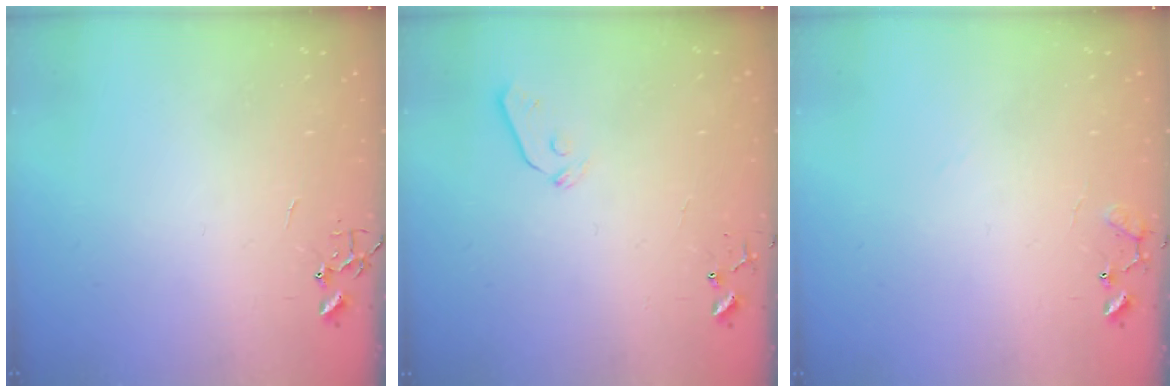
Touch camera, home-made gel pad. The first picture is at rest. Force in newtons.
{"total": 4.4, "press": 4.3, "slide": 0.6}
{"total": 8.6, "press": 8.6, "slide": 0.5}